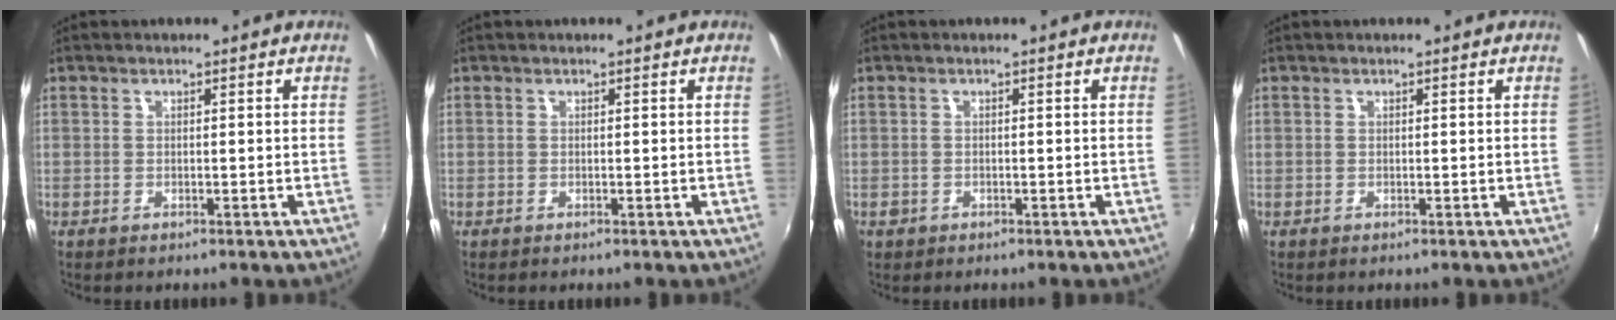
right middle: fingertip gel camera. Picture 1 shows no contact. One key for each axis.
{"total": 0.0}
{"total": 1.2, "fx": -0.6, "fy": 1.0, "fz": 0.2, "tx": -0.008, "ty": -0.003, "tz": -0.009}
{"total": 0.0}